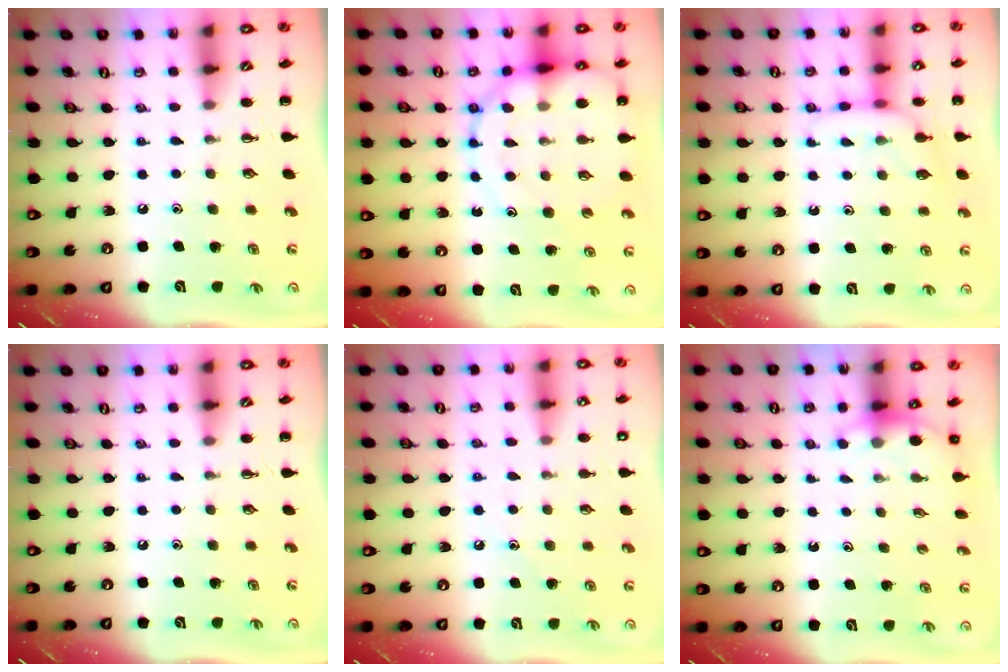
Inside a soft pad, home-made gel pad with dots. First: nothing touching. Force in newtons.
{"total": 14.7, "press": 14.4, "slide": 2.9}
{"total": 8.1, "press": 8.0, "slide": 1.6}
{"total": 0.0}
{"total": 8.3, "press": 8.0, "slide": 2.4}
{"total": 3.9, "press": 3.7, "slide": 1.3}